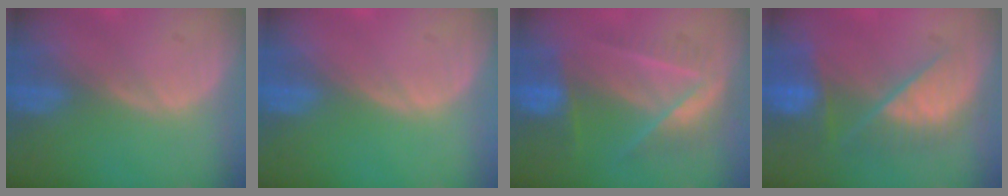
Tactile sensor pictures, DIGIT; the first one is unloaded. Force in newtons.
{"total": 0.0}
{"total": 7.2, "press": 6.7, "slide": 2.8}
{"total": 9.8, "press": 8.3, "slide": 5.2}